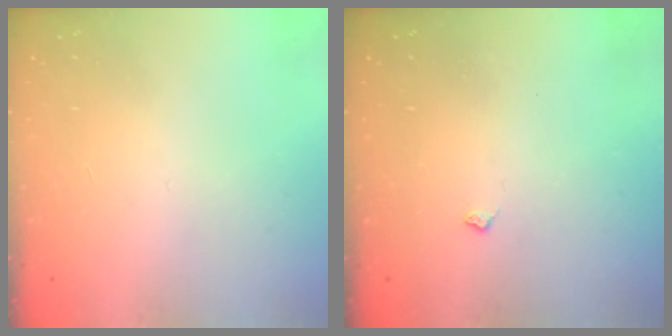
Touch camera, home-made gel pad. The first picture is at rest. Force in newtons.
{"total": 2.4, "press": 2.4, "slide": 0.5}